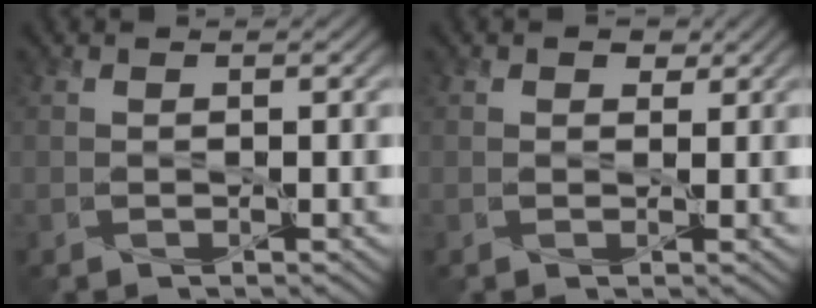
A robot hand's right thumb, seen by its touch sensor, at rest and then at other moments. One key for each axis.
{"total": 1.3, "fx": 0.8, "fy": 0.9, "fz": 0.6, "tx": -0.009, "ty": -0.003, "tz": 0.012}